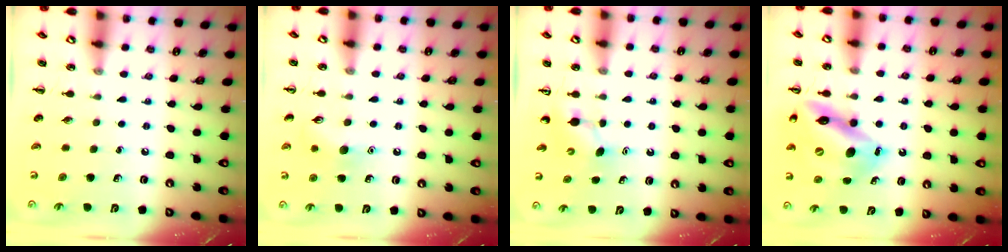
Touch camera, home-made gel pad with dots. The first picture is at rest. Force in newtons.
{"total": 8.0, "press": 7.9, "slide": 1.5}
{"total": 4.2, "press": 4.0, "slide": 1.1}
{"total": 15.5, "press": 14.7, "slide": 4.8}